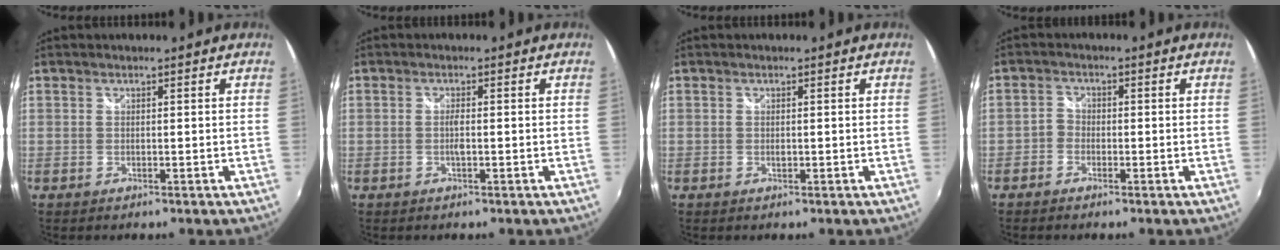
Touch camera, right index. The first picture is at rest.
{"total": 1.7, "force": [-0.3, 0.3, 1.7], "torque": [-0.034, -0.002, -0.005]}
{"total": 0.6, "force": [-0.1, 0.3, 0.5], "torque": [-0.010, -0.001, -0.001]}
{"total": 2.0, "force": [-1.3, 1.5, 0.5], "torque": [-0.010, 0.003, -0.030]}